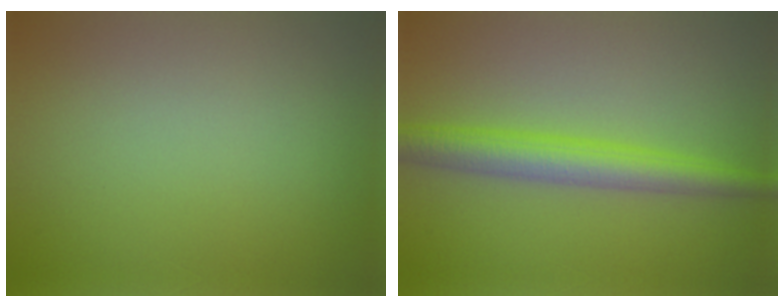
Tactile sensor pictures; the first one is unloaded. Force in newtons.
{"total": 4.6, "press": 4.5, "slide": 0.2}